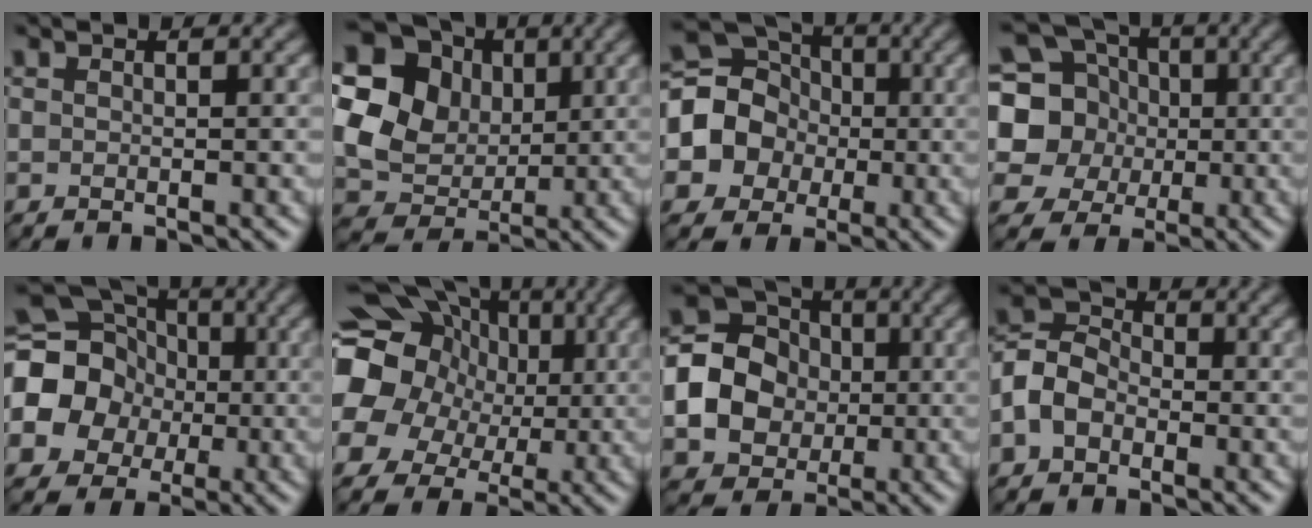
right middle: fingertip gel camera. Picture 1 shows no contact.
{"total": 17.0, "force": [4.9, 14.7, 6.9], "torque": [-0.193, 0.022, 0.077]}
{"total": 9.8, "force": [-0.7, 9.1, 3.4], "torque": [-0.098, 0.026, -0.036]}
{"total": 10.4, "force": [1.1, 9.5, 4.1], "torque": [-0.117, 0.026, -0.006]}
{"total": 13.8, "force": [-0.5, 12.7, 5.4], "torque": [-0.144, 0.023, -0.049]}
{"total": 17.1, "force": [3.3, 14.8, 7.9], "torque": [-0.179, 0.031, 0.032]}
{"total": 9.9, "force": [-0.6, 8.7, 4.7], "torque": [-0.105, 0.011, -0.037]}
{"total": 4.0, "force": [-1.4, 3.0, 2.2], "torque": [-0.047, 0.011, -0.036]}